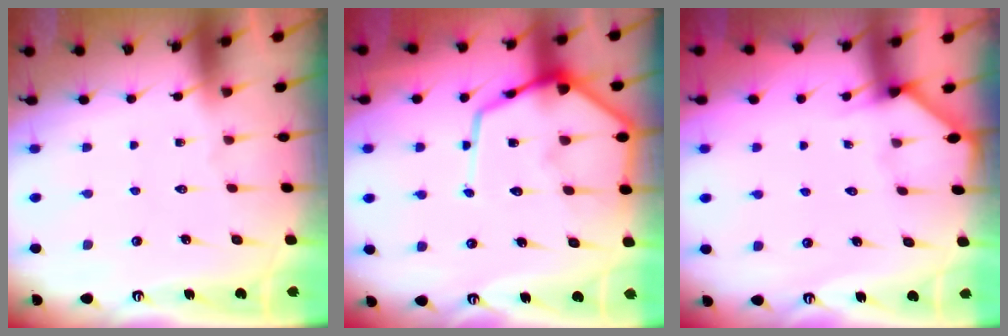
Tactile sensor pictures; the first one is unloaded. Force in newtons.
{"total": 14.7, "press": 14.6, "slide": 1.6}
{"total": 2.2, "press": 2.2, "slide": 0.3}